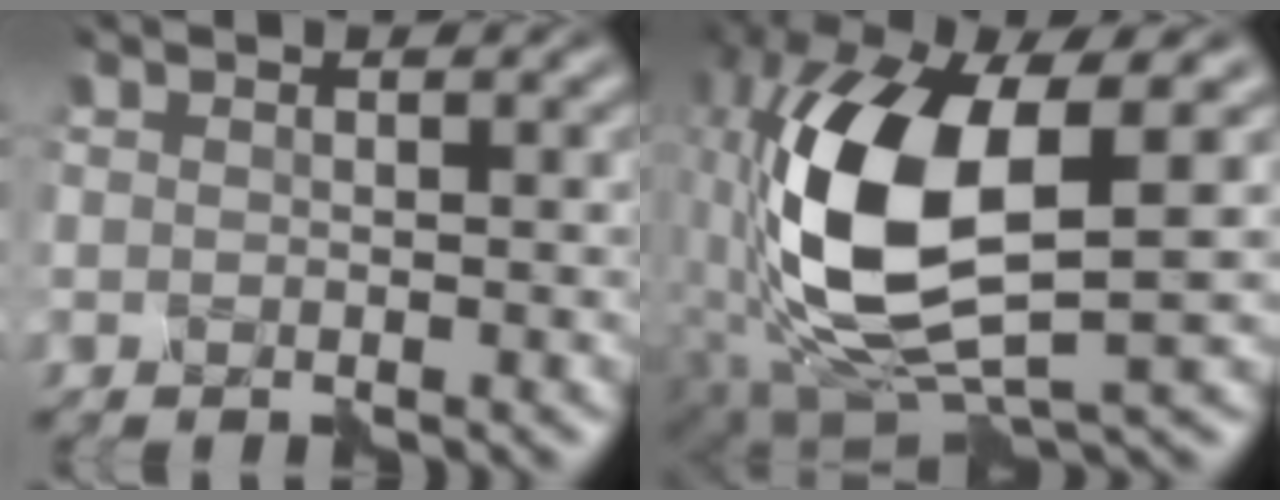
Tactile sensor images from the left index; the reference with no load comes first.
{"total": 12.7, "force": [-0.9, 5.4, 11.4], "torque": [-0.255, -0.002, -0.019]}